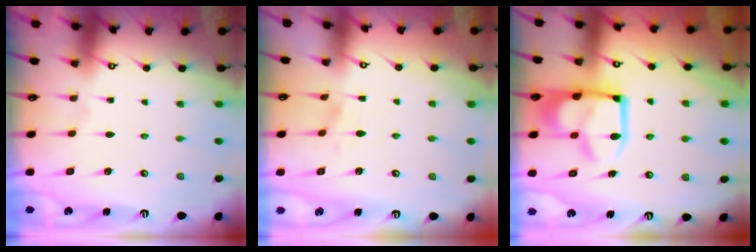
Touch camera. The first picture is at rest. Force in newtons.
{"total": 2.9, "press": 2.7, "slide": 1.1}
{"total": 14.4, "press": 14.3, "slide": 1.7}